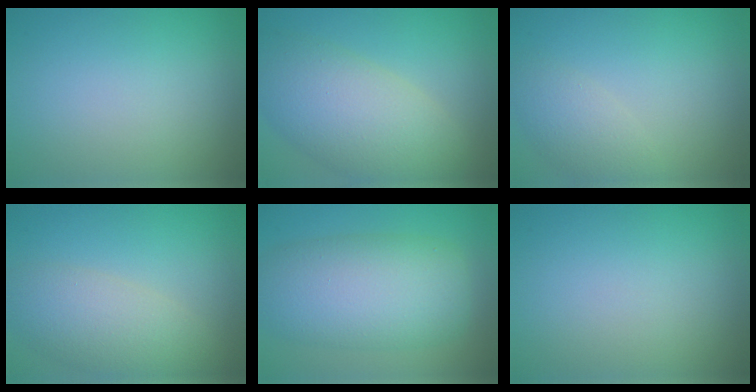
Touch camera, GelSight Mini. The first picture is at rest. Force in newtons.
{"total": 10.1, "press": 10.1, "slide": 0.2}
{"total": 3.0, "press": 2.9, "slide": 0.4}
{"total": 5.5, "press": 5.5, "slide": 0.4}
{"total": 9.3, "press": 9.3, "slide": 0.2}
{"total": 0.0}